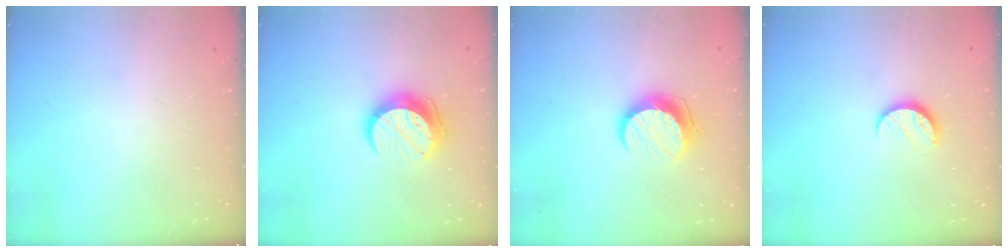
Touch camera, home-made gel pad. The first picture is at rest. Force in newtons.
{"total": 11.5, "press": 11.5, "slide": 0.9}
{"total": 10.1, "press": 10.1, "slide": 0.2}
{"total": 7.0, "press": 7.0, "slide": 0.6}